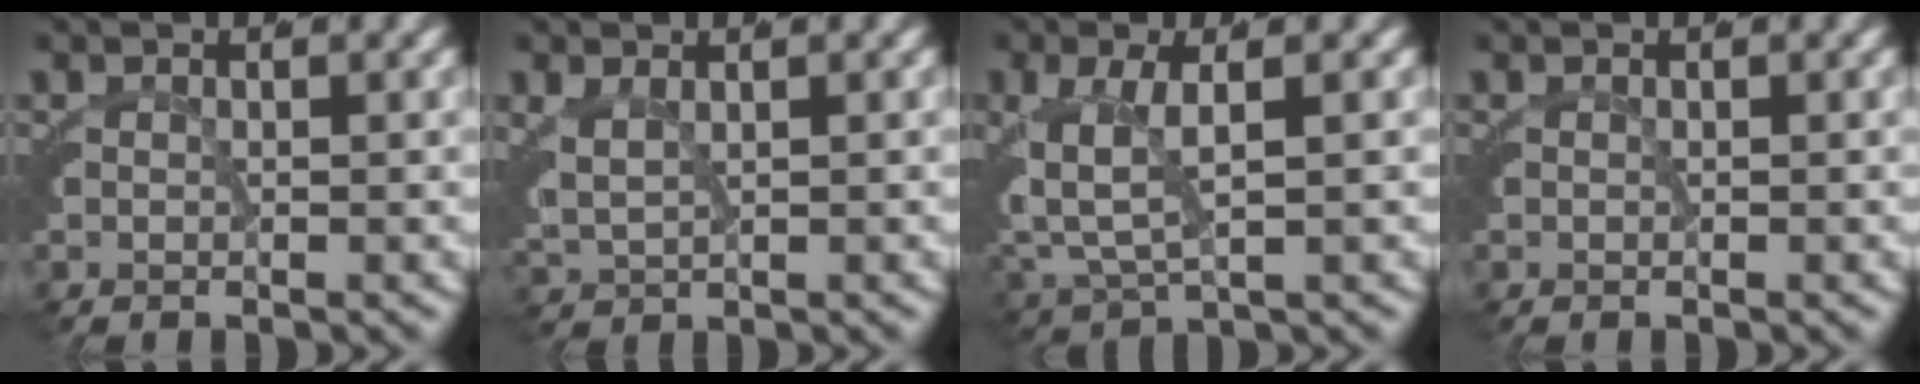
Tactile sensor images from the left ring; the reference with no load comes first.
{"total": 2.1, "force": [1.6, 1.0, 0.9], "torque": [-0.034, 0.003, 0.035]}
{"total": 3.9, "force": [0.9, 2.0, 3.3], "torque": [-0.086, -0.004, 0.025]}
{"total": 0.0}